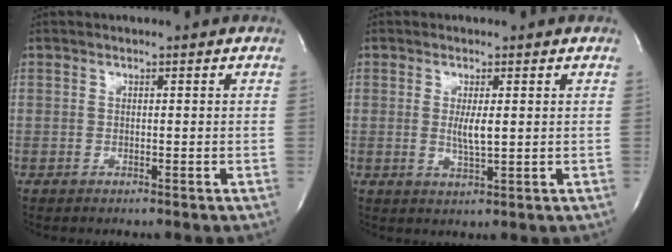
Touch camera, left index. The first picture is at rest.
{"total": 3.0, "force": [0.2, 0.4, 3.0], "torque": [-0.061, -0.010, 0.006]}